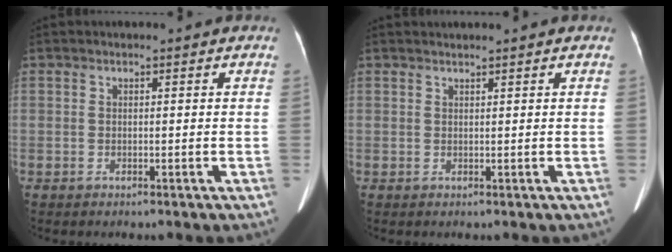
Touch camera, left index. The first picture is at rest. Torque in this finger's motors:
{"motor_torque": [-0.43, 0.33, -0.39, -0.05]}